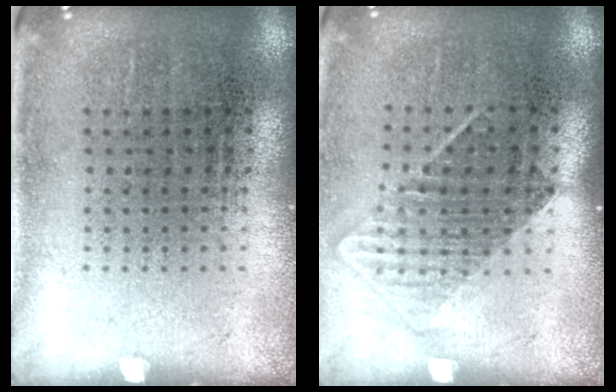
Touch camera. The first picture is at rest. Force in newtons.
{"total": 1.4, "press": 1.1, "slide": 0.9}